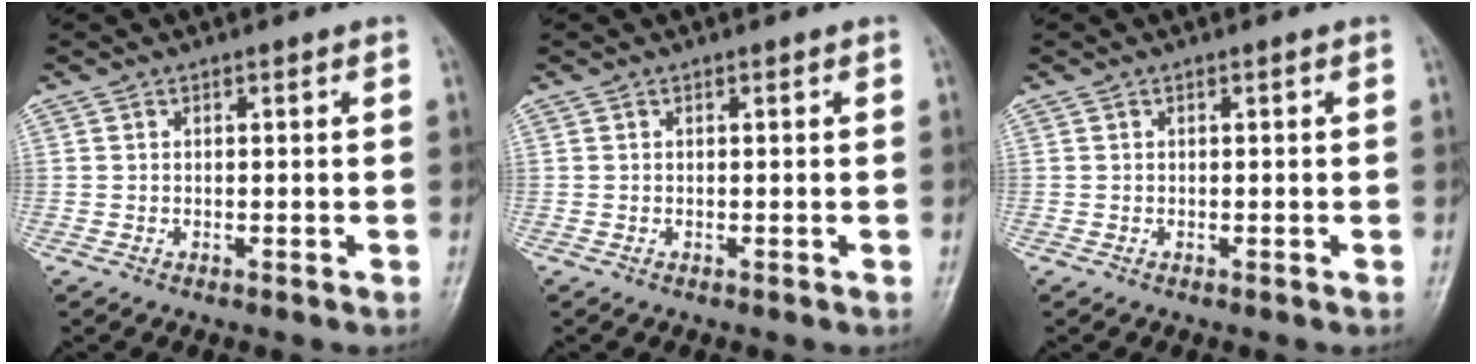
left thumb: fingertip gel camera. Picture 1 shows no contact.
{"total": 0.0}
{"total": 0.0}